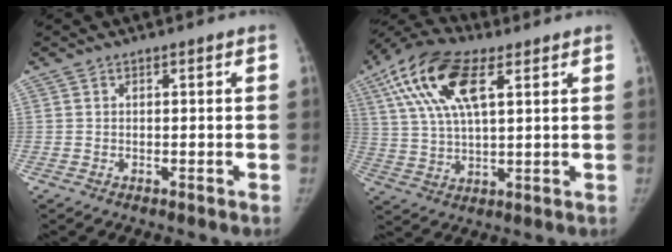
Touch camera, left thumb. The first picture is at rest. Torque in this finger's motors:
{"motor_torque": [0.44, 0.42, 1.83, -0.93, 0.26]}